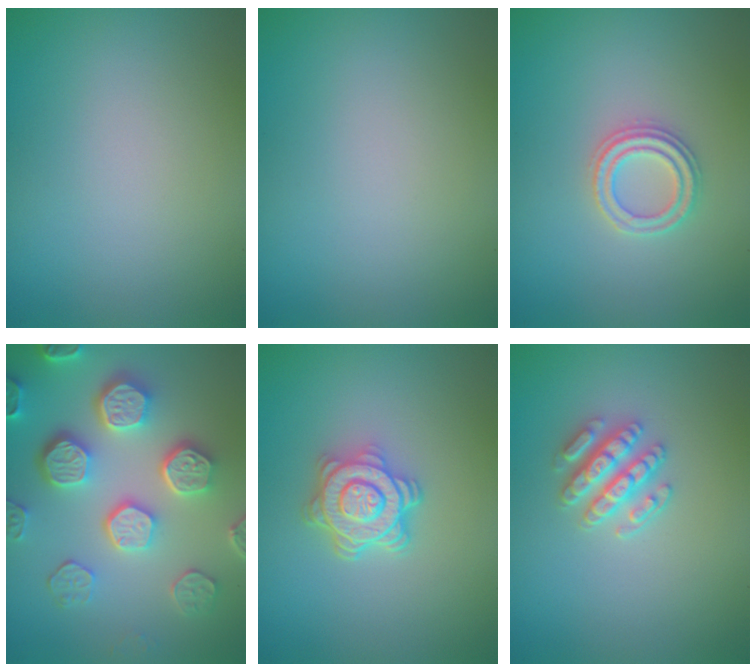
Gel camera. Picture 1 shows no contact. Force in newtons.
{"total": 0.0}
{"total": 2.3, "press": 2.3, "slide": 0.3}
{"total": 7.3, "press": 6.1, "slide": 4.0}
{"total": 4.5, "press": 3.6, "slide": 2.8}
{"total": 3.5, "press": 3.1, "slide": 1.5}